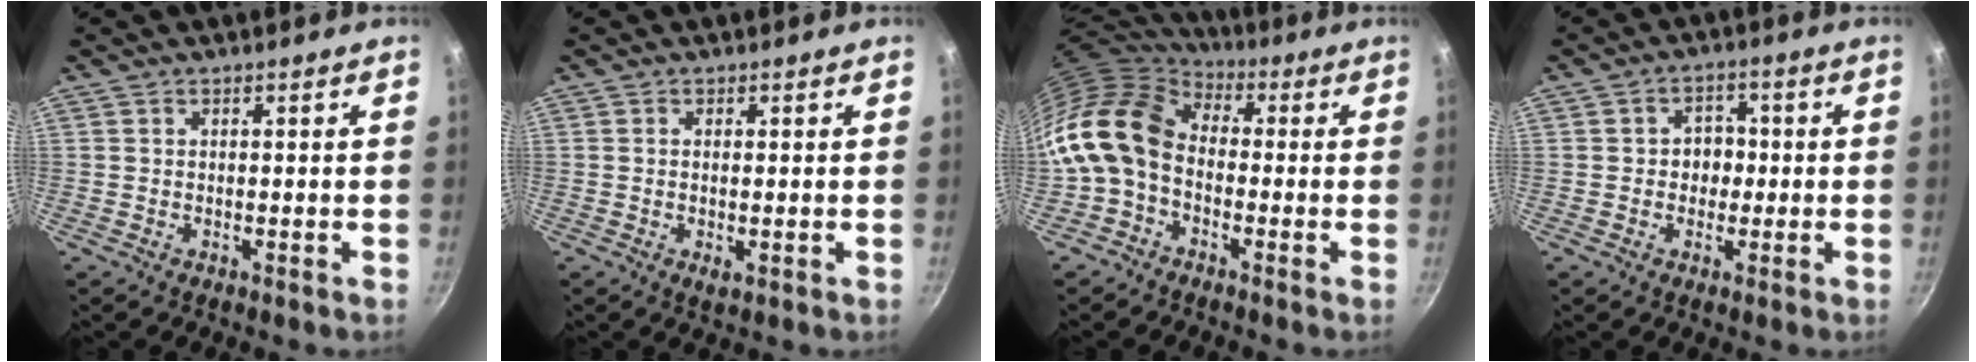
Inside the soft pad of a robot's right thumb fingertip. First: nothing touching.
{"total": 1.7, "force": [-0.2, 0.6, 1.5], "torque": [-0.028, -0.005, -0.004]}
{"total": 14.5, "force": [-1.6, 10.6, 9.7], "torque": [-0.177, 0.035, -0.051]}
{"total": 4.6, "force": [-0.2, 4.0, 2.4], "torque": [-0.002, 0.009, -0.007]}